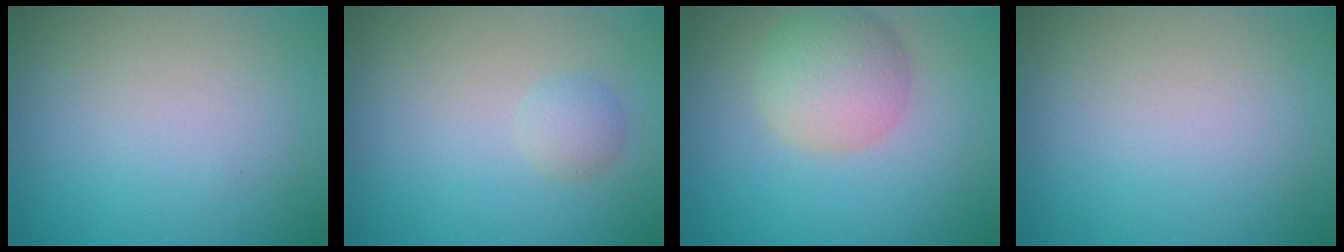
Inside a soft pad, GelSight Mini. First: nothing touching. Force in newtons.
{"total": 1.3, "press": 1.3, "slide": 0.2}
{"total": 4.8, "press": 4.8, "slide": 0.2}
{"total": 0.0}